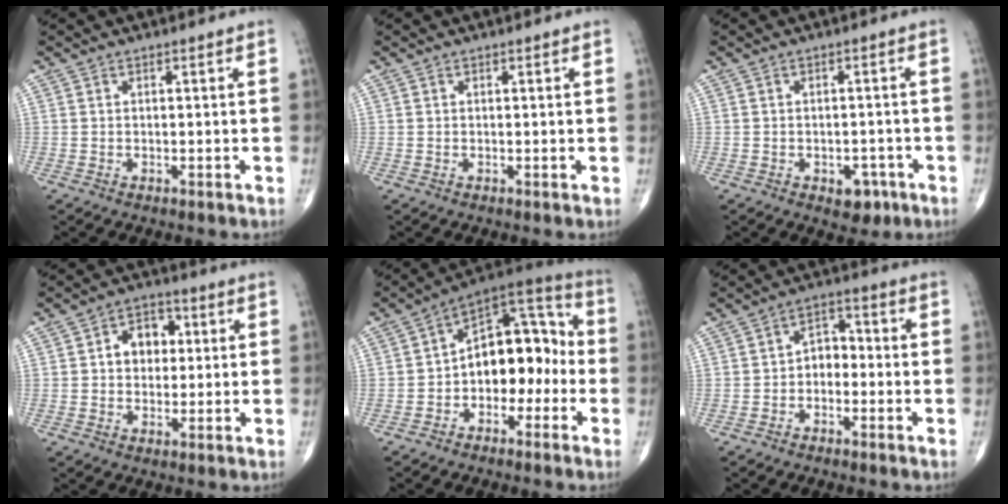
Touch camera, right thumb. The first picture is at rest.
{"total": 0.0}
{"total": 4.4, "force": [-2.1, 2.9, 2.6], "torque": [-0.013, 0.011, -0.023]}
{"total": 7.4, "force": [1.2, 5.6, 4.6], "torque": [-0.035, 0.013, 0.012]}
{"total": 14.4, "force": [-2.4, 9.2, 10.8], "torque": [-0.112, 0.052, -0.050]}
{"total": 5.0, "force": [-1.5, 3.6, 3.1], "torque": [-0.026, 0.032, -0.038]}